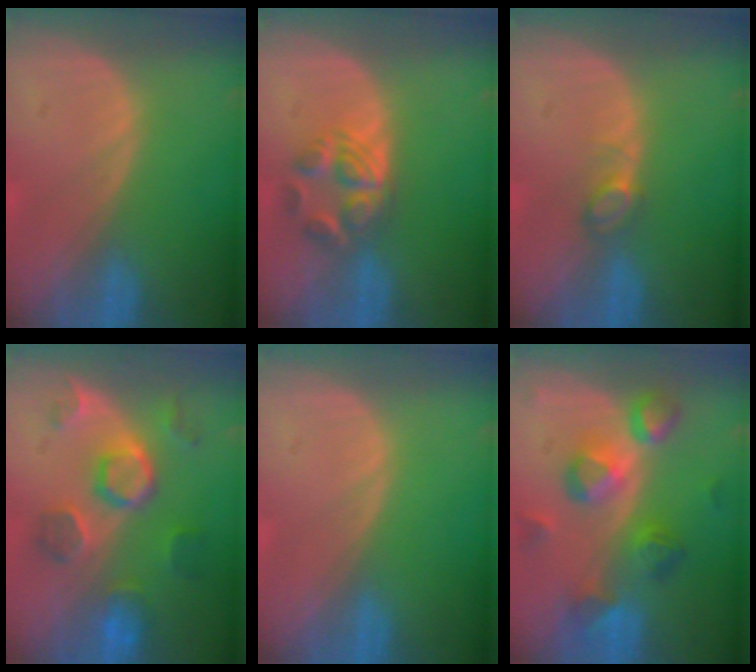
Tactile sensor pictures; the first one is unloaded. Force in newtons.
{"total": 5.9, "press": 5.1, "slide": 3.1}
{"total": 2.2, "press": 2.2, "slide": 0.3}
{"total": 8.4, "press": 8.1, "slide": 2.4}
{"total": 0.0}
{"total": 8.1, "press": 8.0, "slide": 1.5}